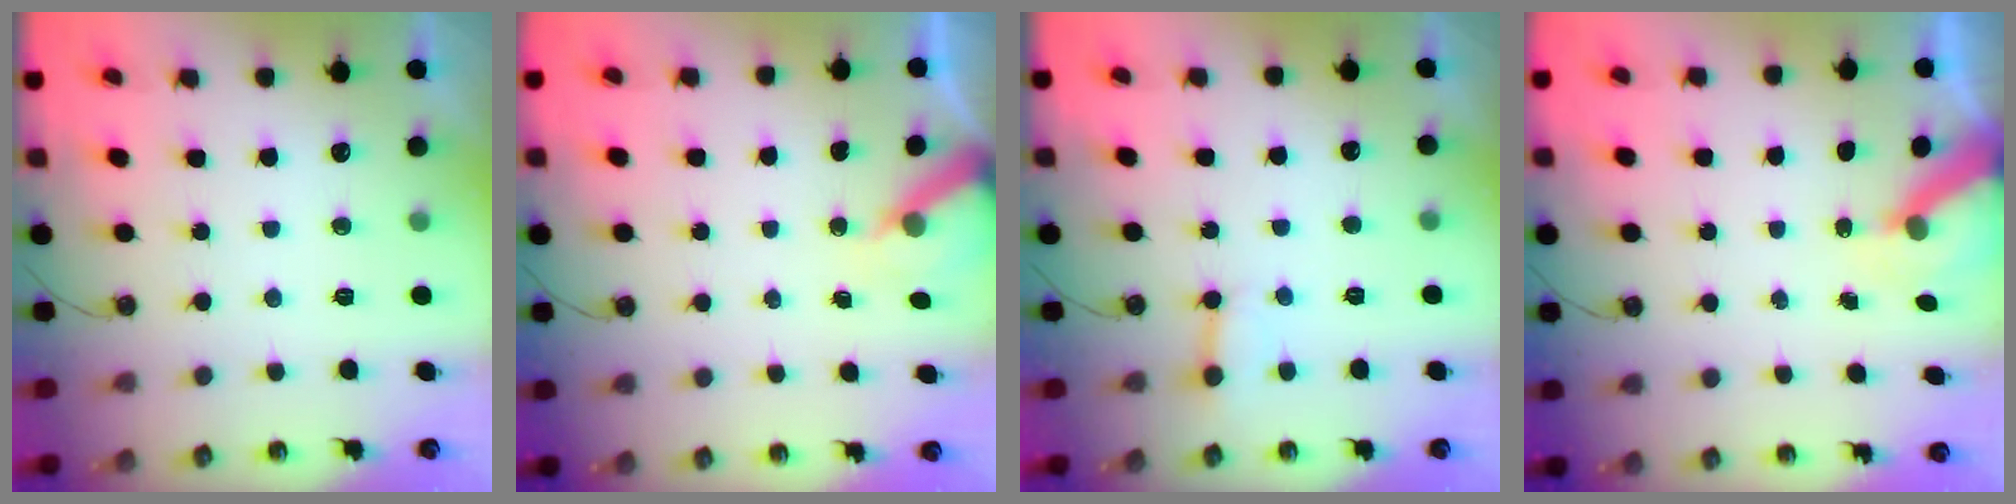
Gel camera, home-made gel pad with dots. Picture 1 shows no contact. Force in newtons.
{"total": 6.6, "press": 6.6, "slide": 0.4}
{"total": 2.8, "press": 2.7, "slide": 0.5}
{"total": 6.3, "press": 6.3, "slide": 0.7}